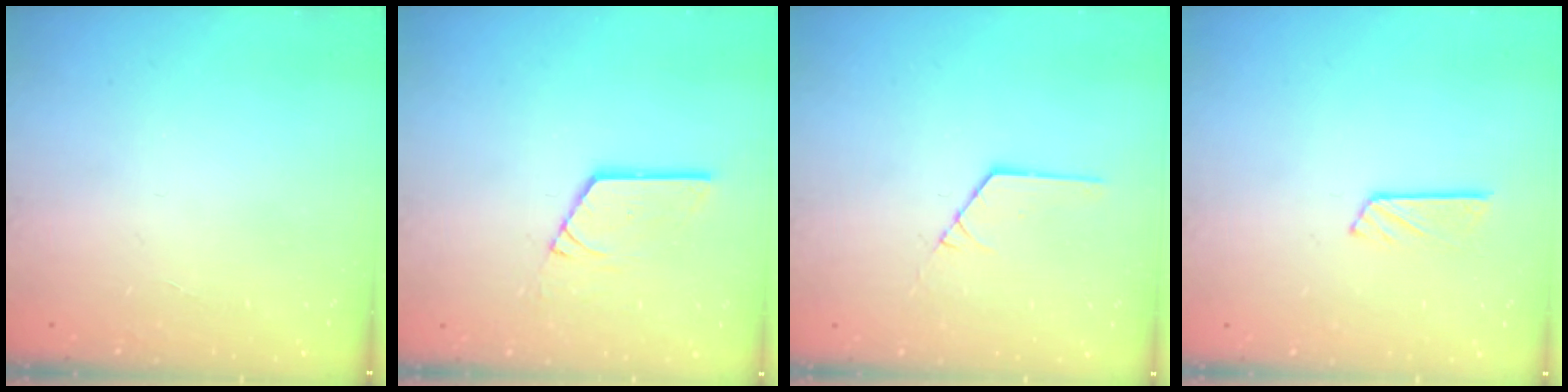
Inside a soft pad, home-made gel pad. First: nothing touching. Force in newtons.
{"total": 8.8, "press": 8.7, "slide": 1.1}
{"total": 1.3, "press": 1.3, "slide": 0.2}
{"total": 4.7, "press": 4.7, "slide": 0.4}